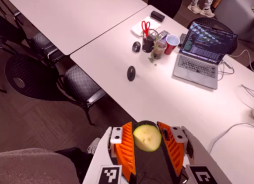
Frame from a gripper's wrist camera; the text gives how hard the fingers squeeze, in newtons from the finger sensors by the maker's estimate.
{"total": 8.7, "left": 8.0, "right": 9.3}